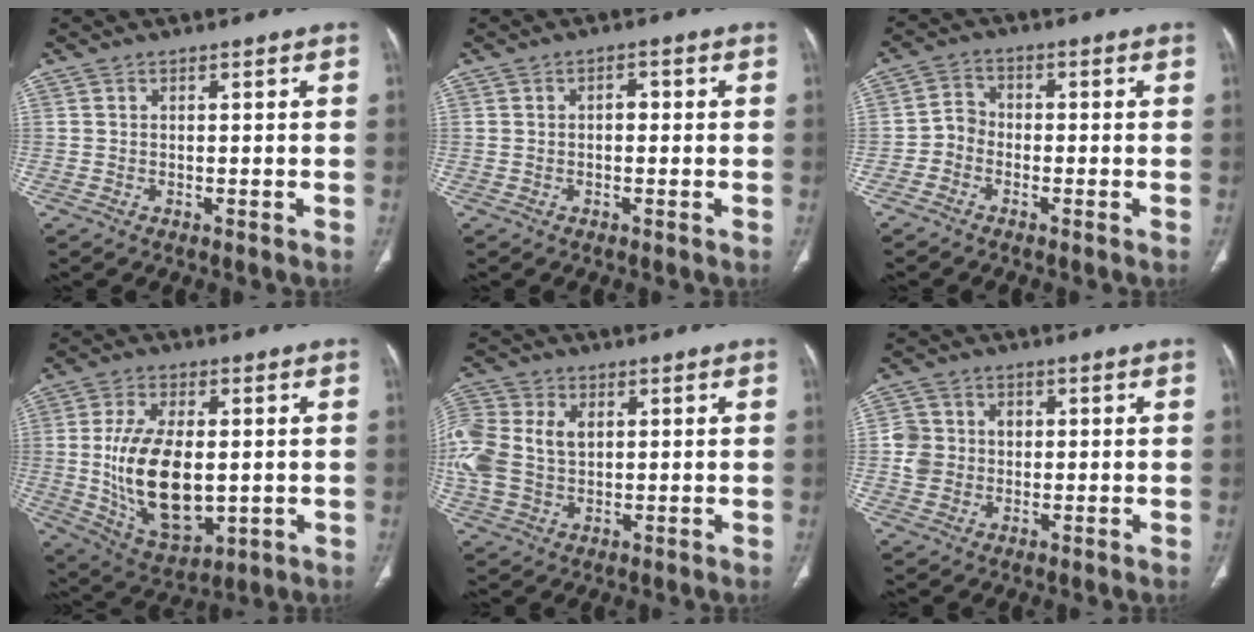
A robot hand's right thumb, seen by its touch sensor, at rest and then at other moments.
{"total": 1.7, "force": [0.0, 1.1, 1.3], "torque": [-0.014, 0.002, -0.005]}
{"total": 3.5, "force": [-1.8, 2.8, 1.1], "torque": [-0.005, 0.016, -0.047]}
{"total": 17.2, "force": [-0.5, 9.2, 14.6], "torque": [-0.259, -0.013, 0.009]}
{"total": 17.1, "force": [2.4, 12.6, 11.2], "torque": [-0.297, 0.020, 0.052]}
{"total": 5.9, "force": [0.1, 5.6, 1.9], "torque": [-0.013, 0.010, 0.000]}